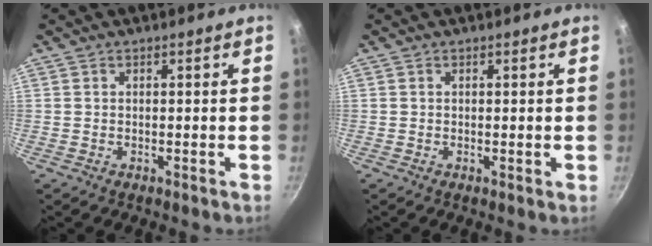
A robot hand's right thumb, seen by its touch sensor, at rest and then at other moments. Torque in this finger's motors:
{"motor_torque": [-0.44, -0.26, -0.29, -0.13, -0.02]}